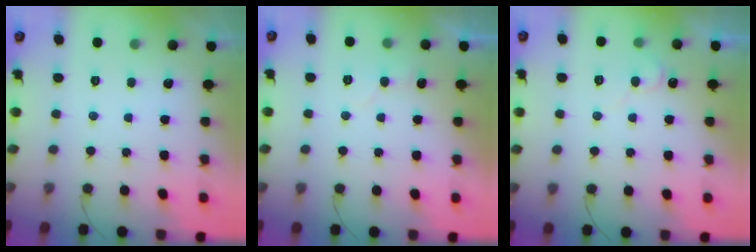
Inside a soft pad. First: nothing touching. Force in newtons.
{"total": 4.3, "press": 4.2, "slide": 0.4}
{"total": 5.1, "press": 5.0, "slide": 0.5}